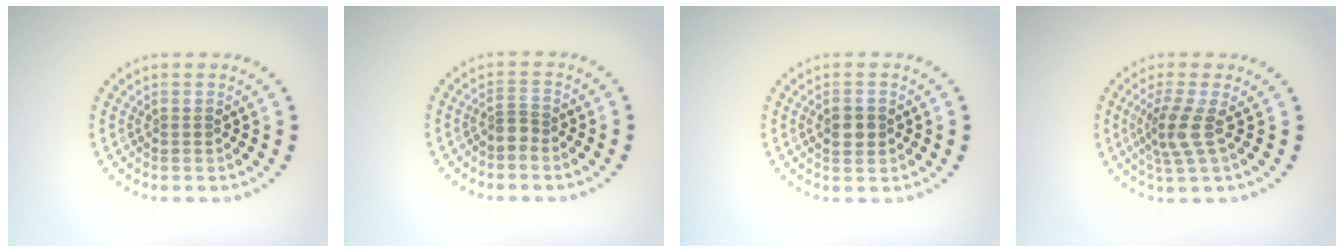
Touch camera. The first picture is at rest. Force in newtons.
{"total": 1.1, "press": 0.7, "slide": 0.9}
{"total": 2.4, "press": 2.4, "slide": 0.0}
{"total": 3.0, "press": 2.2, "slide": 1.9}